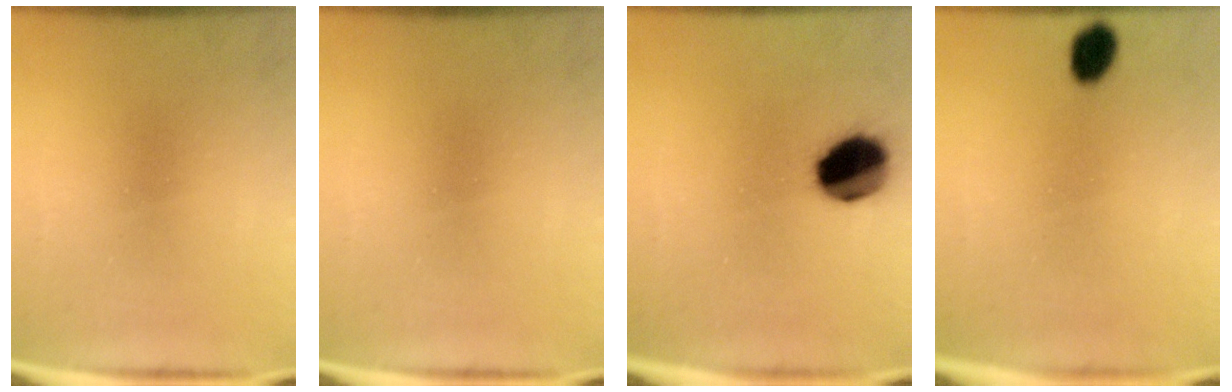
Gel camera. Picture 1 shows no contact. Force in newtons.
{"total": 0.0}
{"total": 11.7}
{"total": 2.3}